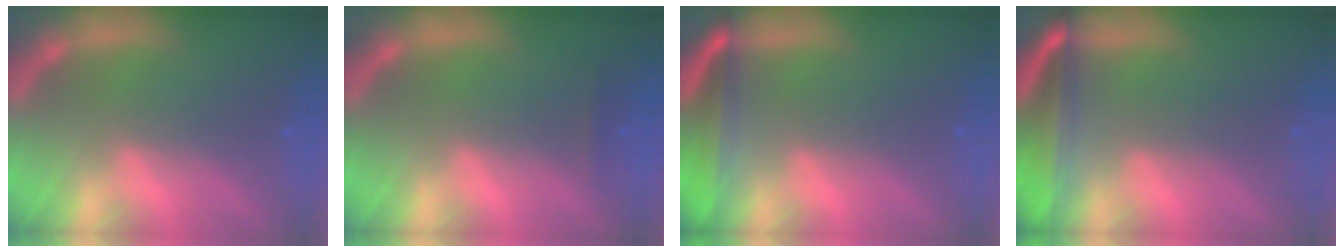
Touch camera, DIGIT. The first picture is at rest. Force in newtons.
{"total": 0.9}
{"total": 5.5}
{"total": 7.1}